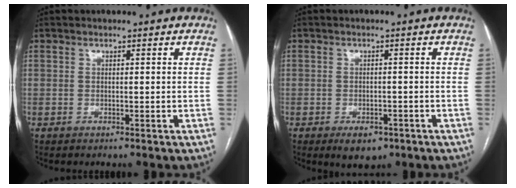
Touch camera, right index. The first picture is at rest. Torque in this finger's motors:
{"motor_torque": [0.00, -0.01, -0.03, -0.03]}